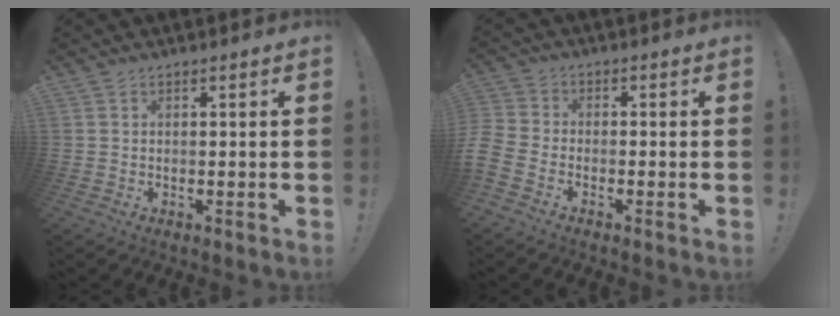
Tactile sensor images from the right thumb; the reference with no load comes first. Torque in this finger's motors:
{"motor_torque": [1.43, 0.21, 0.02, -0.19, 0.35]}